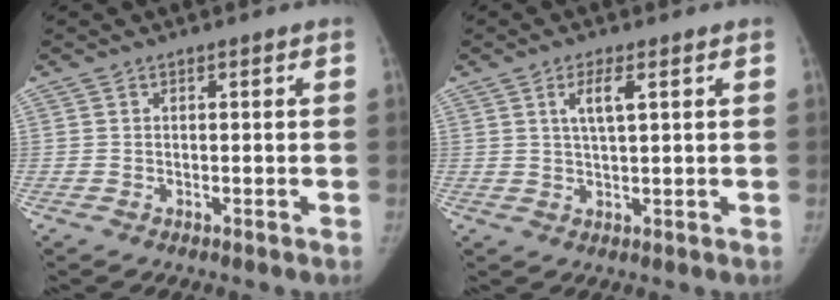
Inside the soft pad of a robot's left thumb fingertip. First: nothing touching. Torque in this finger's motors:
{"motor_torque": [-0.04, 0.02, 0.61, -0.17, 0.15]}